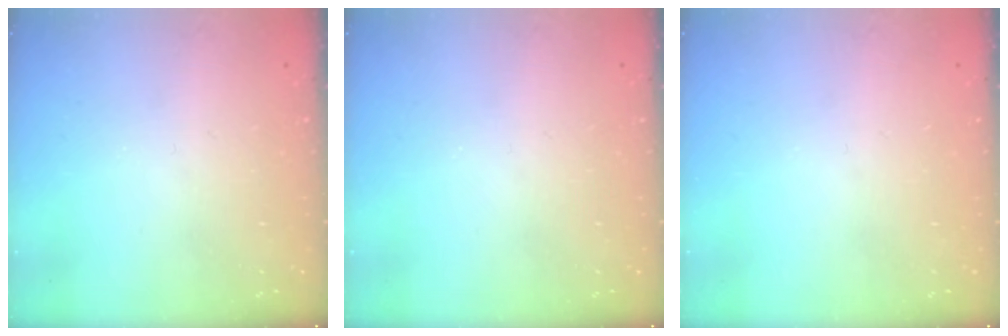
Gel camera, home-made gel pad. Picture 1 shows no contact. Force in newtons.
{"total": 0.0}
{"total": 0.0}